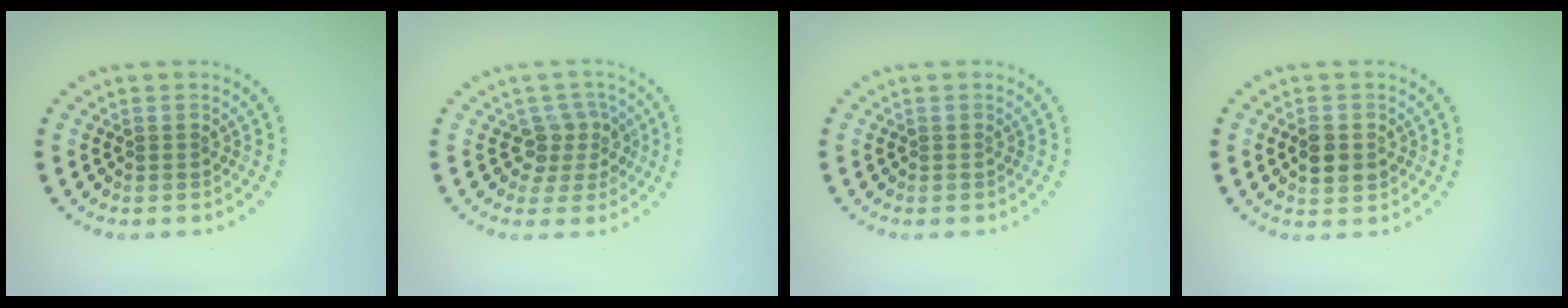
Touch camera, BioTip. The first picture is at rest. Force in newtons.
{"total": 2.6, "press": 2.0, "slide": 1.7}
{"total": 0.0}
{"total": 3.0, "press": 3.0, "slide": 0.1}